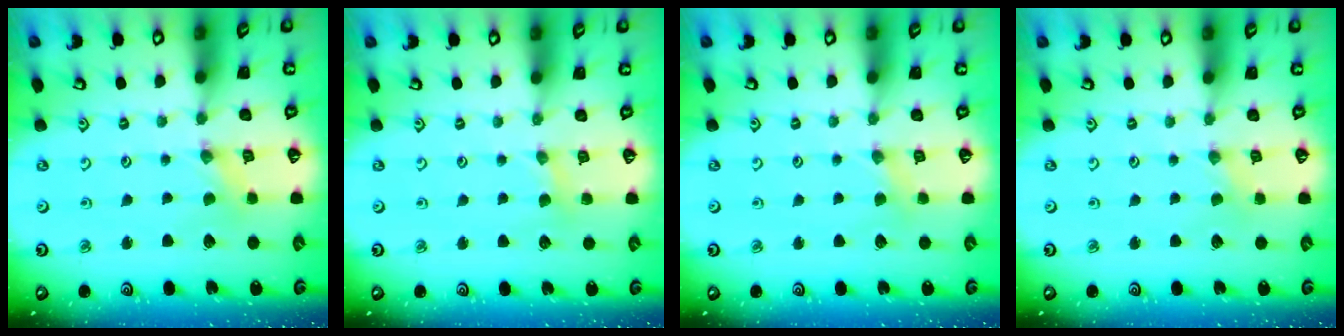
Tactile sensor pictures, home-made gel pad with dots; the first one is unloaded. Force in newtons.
{"total": 2.7, "press": 2.7, "slide": 0.3}
{"total": 2.4, "press": 2.4, "slide": 0.4}
{"total": 0.0}